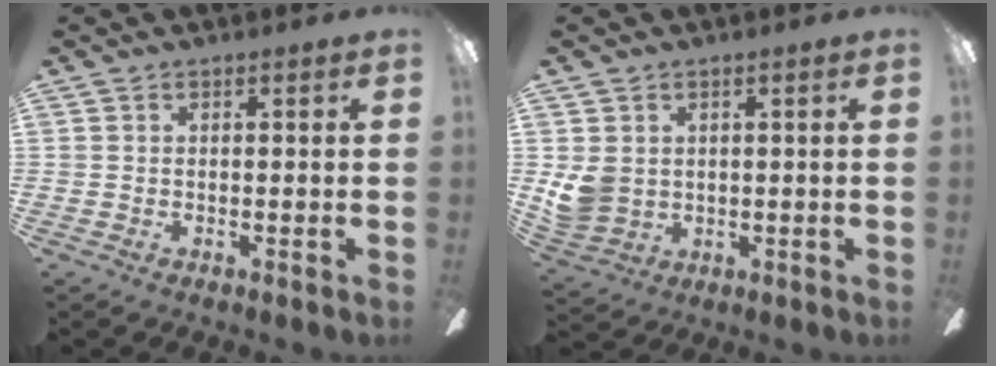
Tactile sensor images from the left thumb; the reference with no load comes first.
{"total": 6.1, "force": [1.3, 5.3, 2.7], "torque": [-0.063, 0.007, 0.028]}